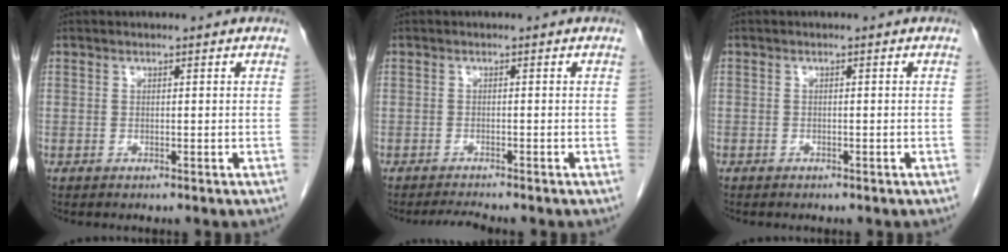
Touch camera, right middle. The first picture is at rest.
{"total": 1.9, "force": [-1.8, -0.4, 0.4], "torque": [-0.013, -0.010, -0.030]}
{"total": 0.5, "force": [-0.4, 0.4, 0.1], "torque": [-0.007, 0.002, -0.007]}